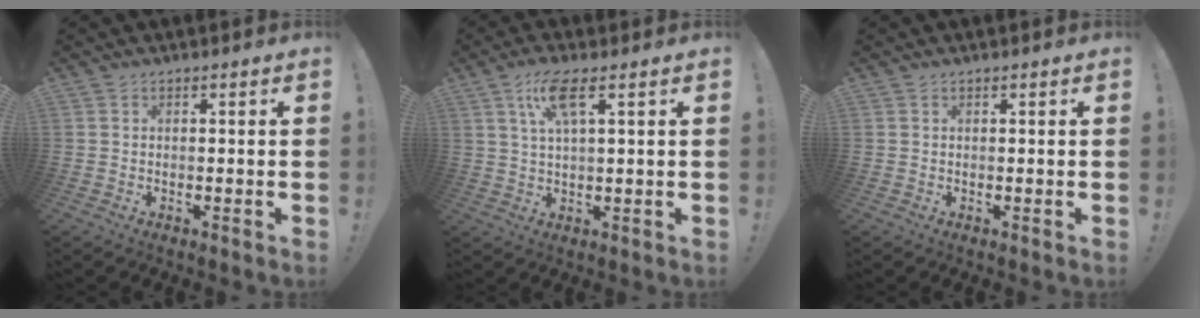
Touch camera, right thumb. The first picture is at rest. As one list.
[{"total": 8.1, "force": [3.8, 1.9, 6.8], "torque": [-0.129, -0.001, 0.067]}, {"total": 0.0}]